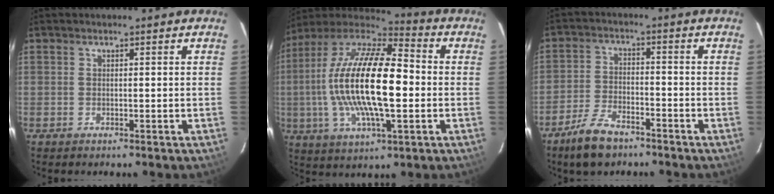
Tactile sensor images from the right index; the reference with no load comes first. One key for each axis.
{"total": 23.0, "fx": -0.7, "fy": 7.7, "fz": 21.7, "tx": -0.412, "ty": -0.002, "tz": -0.025}
{"total": 6.3, "fx": -4.7, "fy": 2.7, "fz": 3.2, "tx": -0.086, "ty": -0.002, "tz": -0.088}